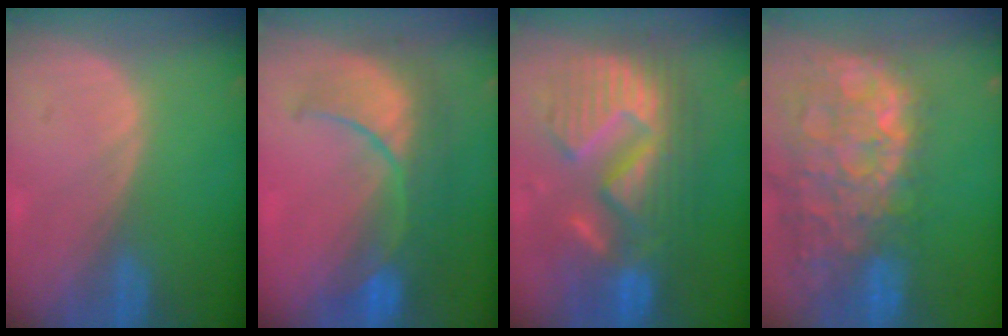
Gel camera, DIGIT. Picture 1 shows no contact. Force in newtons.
{"total": 9.2, "press": 9.0, "slide": 2.3}
{"total": 13.1, "press": 13.0, "slide": 1.4}
{"total": 15.0, "press": 12.1, "slide": 8.8}